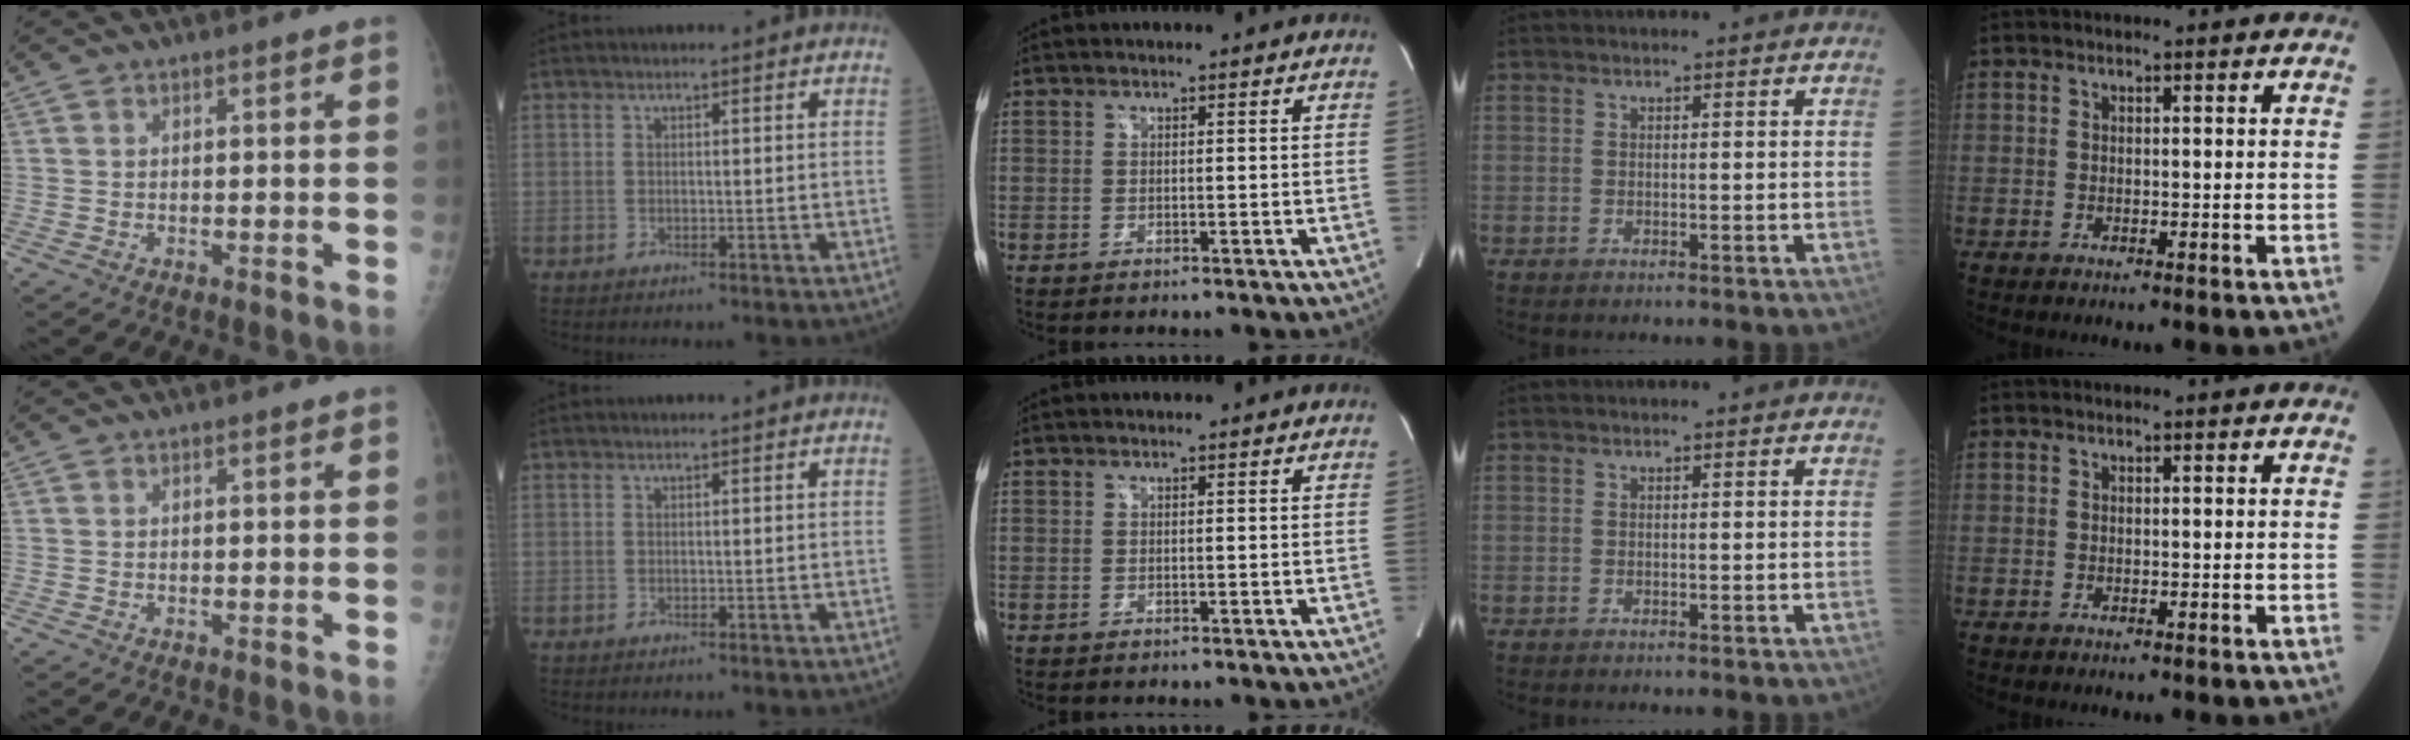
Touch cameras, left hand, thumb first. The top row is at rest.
{}